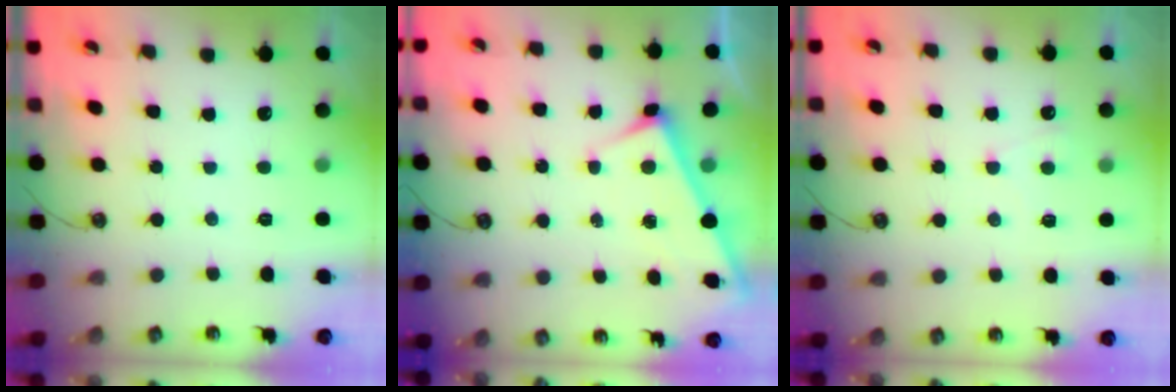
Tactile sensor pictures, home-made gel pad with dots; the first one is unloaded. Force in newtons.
{"total": 3.4, "press": 3.4, "slide": 0.4}
{"total": 2.7, "press": 2.7, "slide": 0.4}